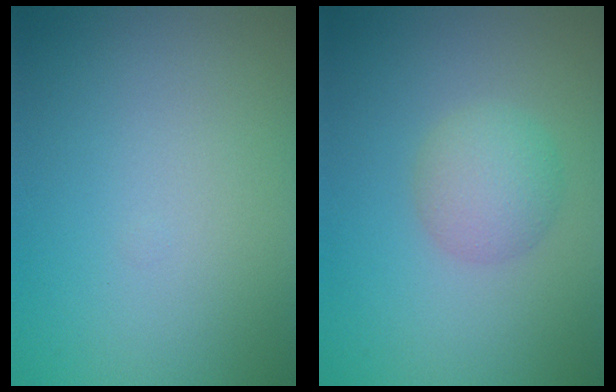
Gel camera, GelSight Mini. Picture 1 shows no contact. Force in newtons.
{"total": 2.9, "press": 2.9, "slide": 0.1}